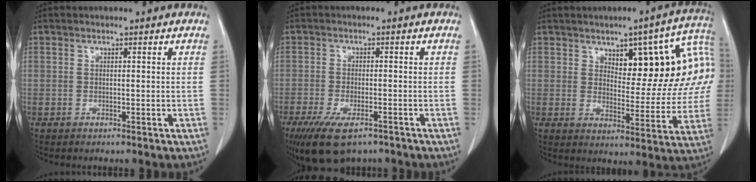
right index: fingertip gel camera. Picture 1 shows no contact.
{"total": 9.8, "force": [-6.7, 3.4, 6.2], "torque": [-0.110, -0.017, -0.107]}
{"total": 16.4, "force": [4.9, 6.0, 14.5], "torque": [-0.181, 0.026, 0.064]}